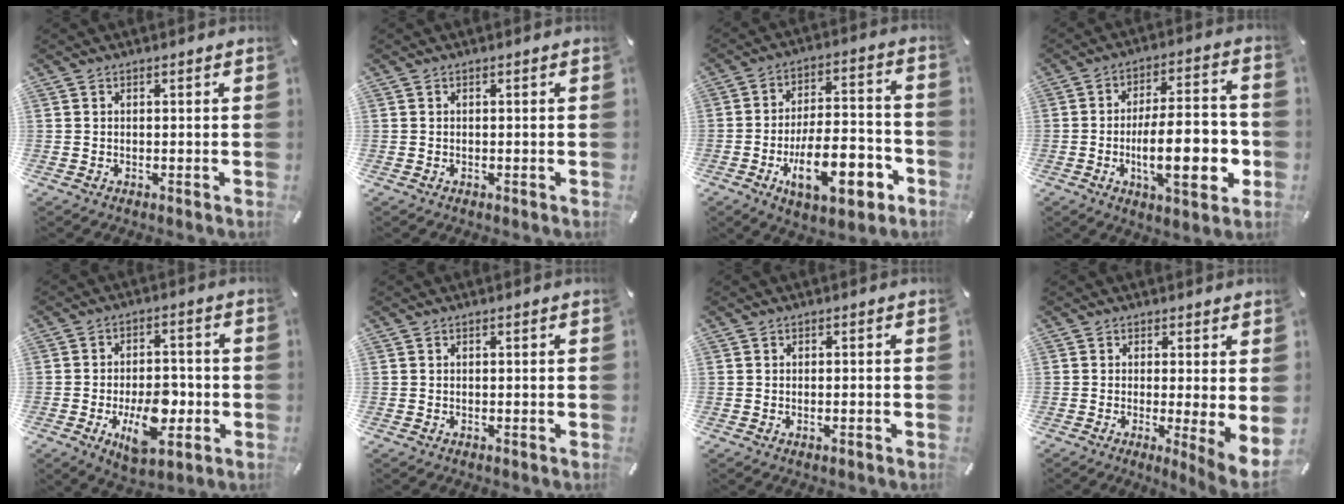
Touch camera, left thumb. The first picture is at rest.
{"total": 0.0}
{"total": 18.1, "force": [-7.1, 8.8, 14.2], "torque": [-0.207, 0.030, -0.108]}
{"total": 18.6, "force": [-4.0, 6.6, 17.0], "torque": [-0.260, -0.002, -0.062]}
{"total": 12.4, "force": [-3.8, 7.0, 9.5], "torque": [-0.143, -0.001, -0.062]}
{"total": 0.0}
{"total": 0.8, "force": [-0.3, 0.2, 0.7], "torque": [-0.014, -0.002, -0.005]}
{"total": 4.7, "force": [0.2, 0.3, 4.7], "torque": [-0.062, -0.026, 0.009]}